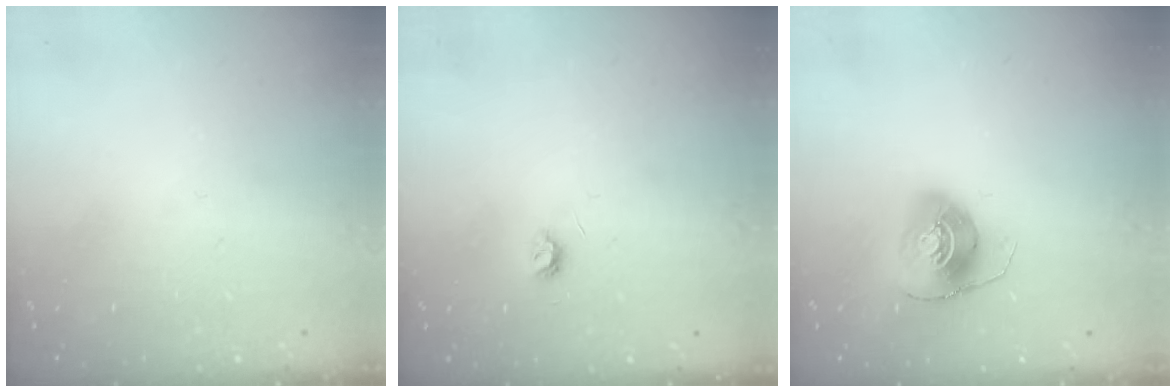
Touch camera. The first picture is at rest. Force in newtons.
{"total": 3.7, "press": 3.7, "slide": 0.4}
{"total": 8.8, "press": 8.8, "slide": 0.1}